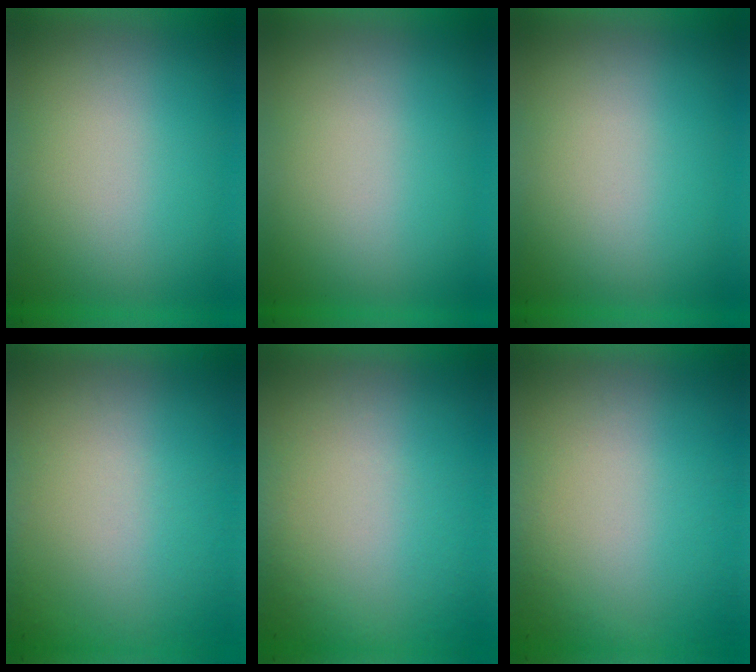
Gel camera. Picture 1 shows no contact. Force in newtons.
{"total": 0.0}
{"total": 0.0}
{"total": 6.9}
{"total": 8.1}
{"total": 2.8}